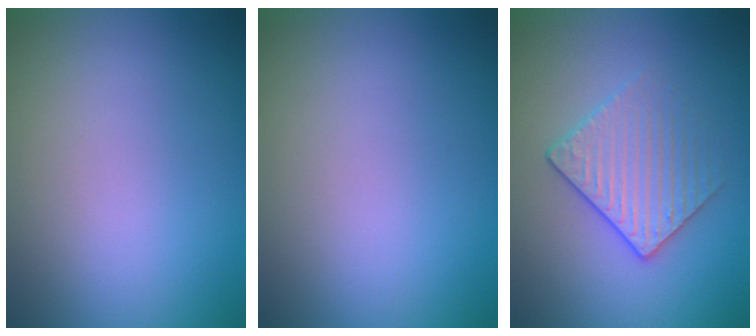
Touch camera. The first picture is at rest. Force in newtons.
{"total": 0.0}
{"total": 3.1, "press": 2.9, "slide": 1.2}